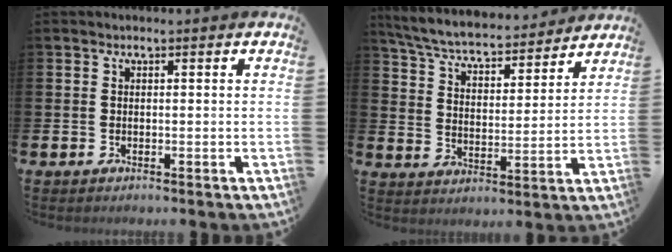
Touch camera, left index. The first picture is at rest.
{"total": 6.3, "force": [5.9, 1.1, 1.8], "torque": [-0.066, -0.046, 0.098]}